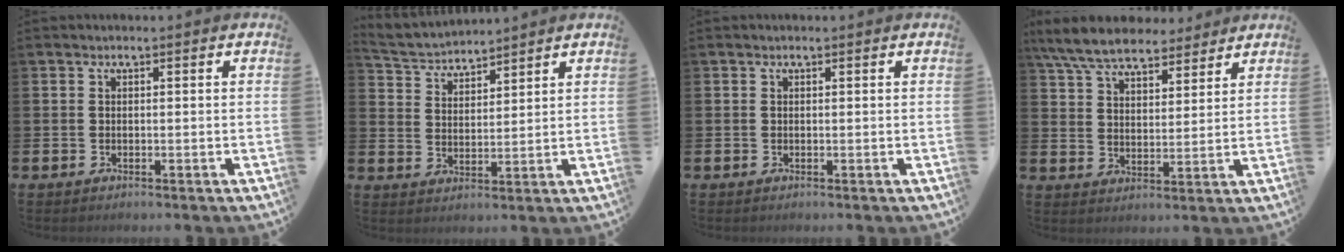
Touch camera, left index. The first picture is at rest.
{"total": 3.9, "force": [3.8, 0.7, -0.1], "torque": [-0.014, -0.029, 0.066]}
{"total": 0.0}
{"total": 7.8, "force": [7.2, 2.2, 2.2], "torque": [-0.074, -0.028, 0.133]}